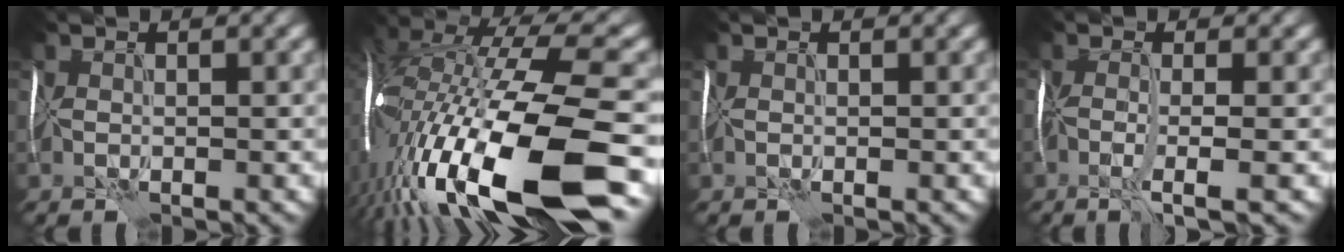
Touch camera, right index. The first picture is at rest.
{"total": 15.8, "force": [-5.7, 5.0, 13.9], "torque": [-0.263, -0.002, -0.090]}
{"total": 0.0}
{"total": 3.3, "force": [-1.6, 0.5, 2.8], "torque": [-0.055, -0.005, -0.030]}